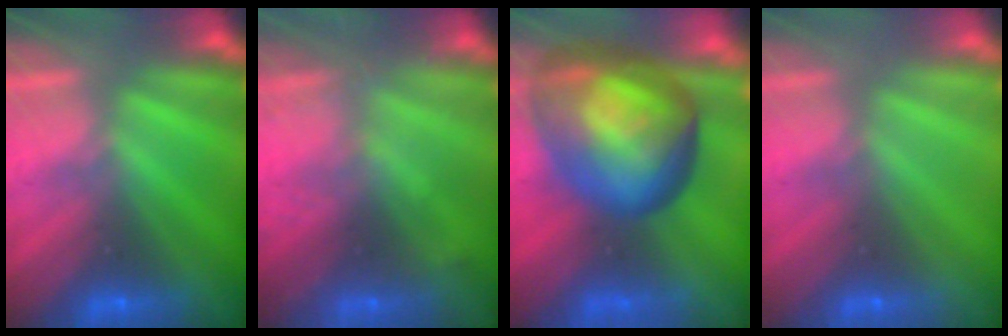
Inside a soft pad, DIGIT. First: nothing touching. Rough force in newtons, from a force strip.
{"total": 2.1}
{"total": 7.6}
{"total": 2.9}